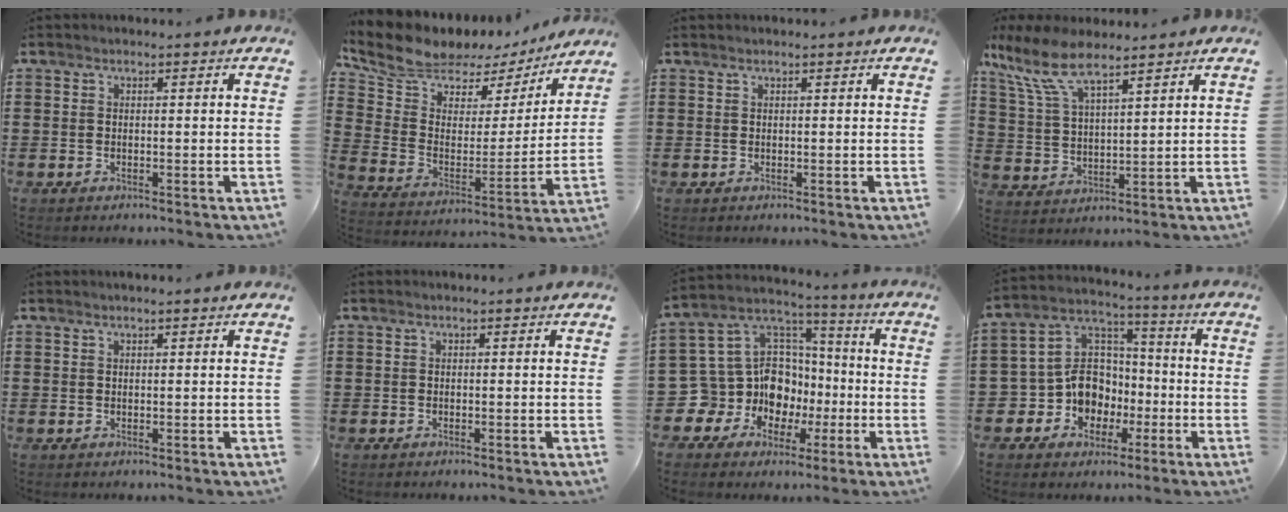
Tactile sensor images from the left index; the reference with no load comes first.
{"total": 8.0, "force": [6.5, 4.1, 2.1], "torque": [-0.084, -0.037, 0.114]}
{"total": 0.0}
{"total": 8.7, "force": [6.9, 2.1, 5.0], "torque": [-0.127, -0.020, 0.124]}
{"total": 0.5, "force": [0.4, 0.0, 0.3], "torque": [-0.007, 0.000, 0.008]}
{"total": 0.0}
{"total": 12.6, "force": [-2.7, 11.6, 3.9], "torque": [-0.132, -0.022, -0.038]}
{"total": 10.2, "force": [-3.1, 9.0, 3.6], "torque": [-0.112, 0.009, -0.056]}